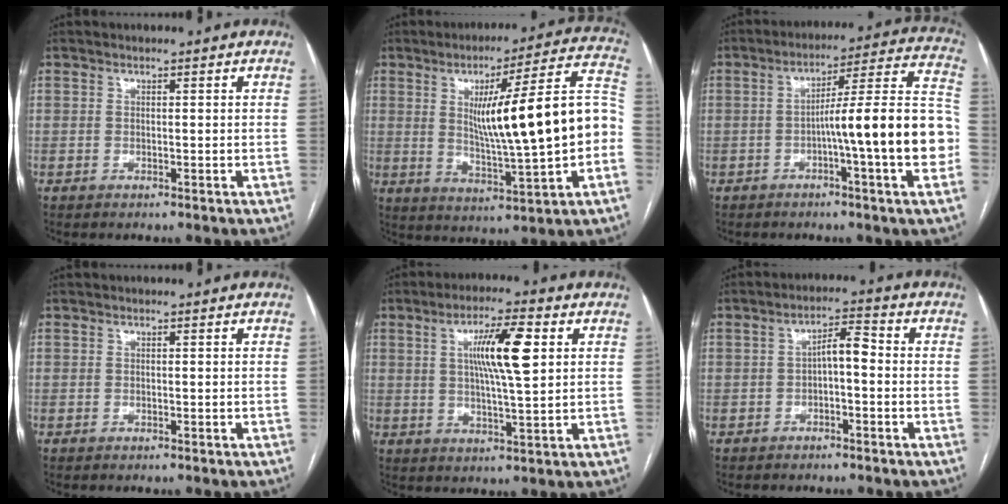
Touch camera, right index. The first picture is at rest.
{"total": 19.3, "force": [0.2, 1.2, 19.3], "torque": [-0.284, 0.021, 0.005]}
{"total": 16.6, "force": [-3.6, -0.1, 16.2], "torque": [-0.234, 0.022, -0.059]}
{"total": 0.0}
{"total": 9.9, "force": [2.7, 1.1, 9.5], "torque": [-0.167, 0.005, 0.045]}
{"total": 4.3, "force": [-0.4, 1.4, 4.0], "torque": [-0.069, 0.020, -0.008]}